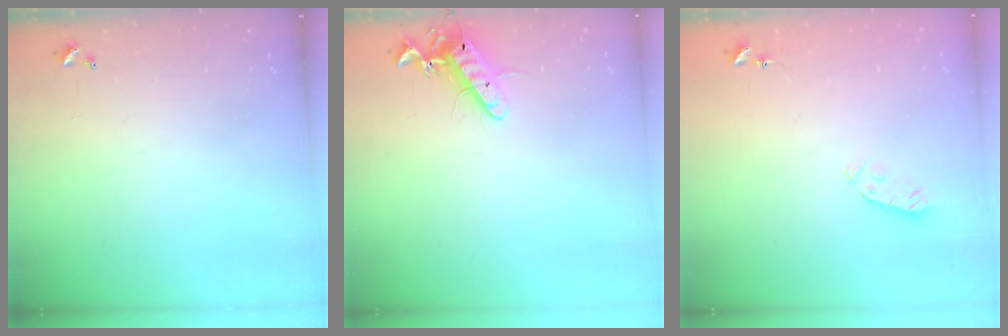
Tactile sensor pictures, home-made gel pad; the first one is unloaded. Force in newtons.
{"total": 12.8, "press": 12.8, "slide": 0.6}
{"total": 3.8, "press": 3.7, "slide": 0.8}